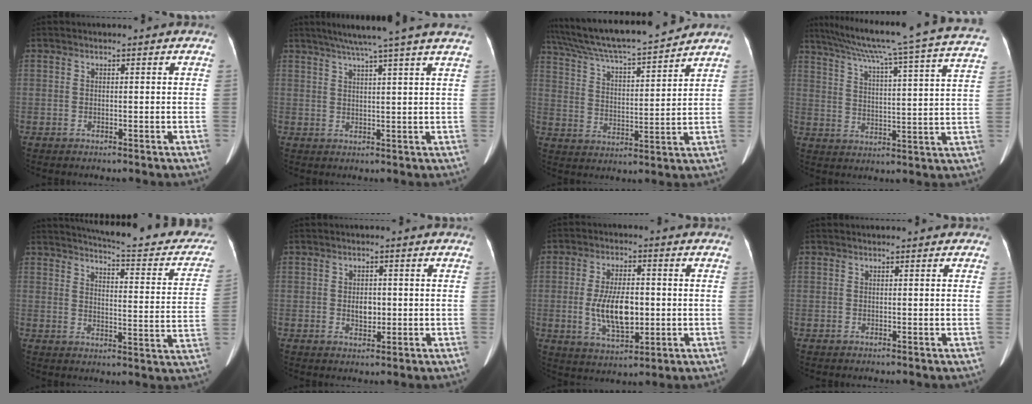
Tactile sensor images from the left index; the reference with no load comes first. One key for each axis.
{"total": 12.8, "fx": 10.5, "fy": -1.3, "fz": 7.3, "tx": -0.113, "ty": 0.018, "tz": 0.129}
{"total": 16.8, "fx": 15.3, "fy": 0.7, "fz": 6.9, "tx": -0.130, "ty": 0.007, "tz": 0.252}
{"total": 26.3, "fx": 21.9, "fy": -0.4, "fz": 14.7, "tx": -0.238, "ty": -0.028, "tz": 0.282}
{"total": 22.1, "fx": 19.6, "fy": 4.0, "fz": 9.5, "tx": -0.118, "ty": -0.057, "tz": 0.216}
{"total": 2.3, "fx": -0.3, "fy": 1.5, "fz": 1.6, "tx": -0.029, "ty": -0.008, "tz": -0.003}
{"total": 9.0, "fx": -1.1, "fy": 3.8, "fz": 8.1, "tx": -0.163, "ty": -0.009, "tz": -0.014}
{"total": 1.0, "fx": 0.7, "fy": 0.5, "fz": 0.5, "tx": -0.006, "ty": 0.010, "tz": 0.002}